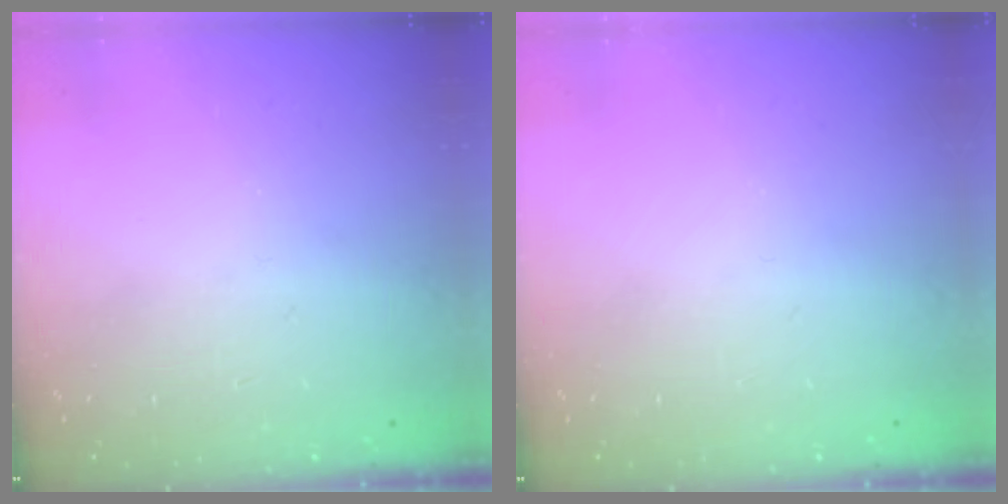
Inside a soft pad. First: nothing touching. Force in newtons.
{"total": 0.0}